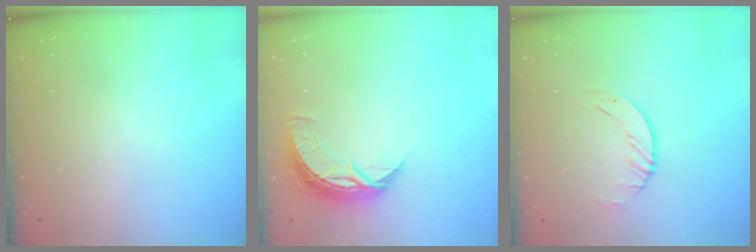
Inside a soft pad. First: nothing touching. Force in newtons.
{"total": 8.2, "press": 8.2, "slide": 0.7}
{"total": 2.3, "press": 2.3, "slide": 0.3}